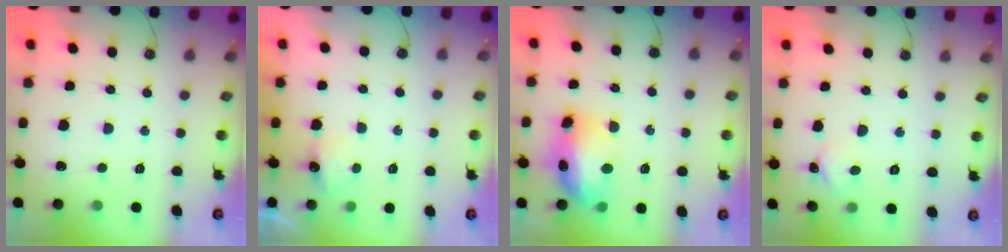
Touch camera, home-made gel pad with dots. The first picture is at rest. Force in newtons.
{"total": 3.8, "press": 3.8, "slide": 0.6}
{"total": 13.3, "press": 13.3, "slide": 1.2}
{"total": 2.0, "press": 2.0, "slide": 0.3}